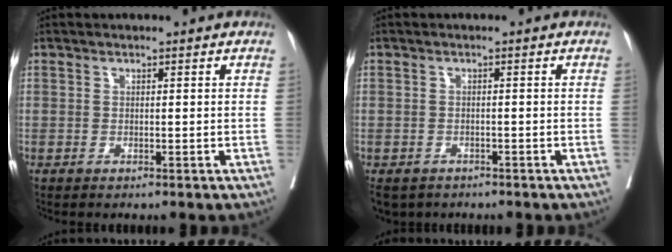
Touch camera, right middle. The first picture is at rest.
{"total": 5.3, "force": [-3.8, 3.5, 1.3], "torque": [-0.025, -0.006, -0.054]}